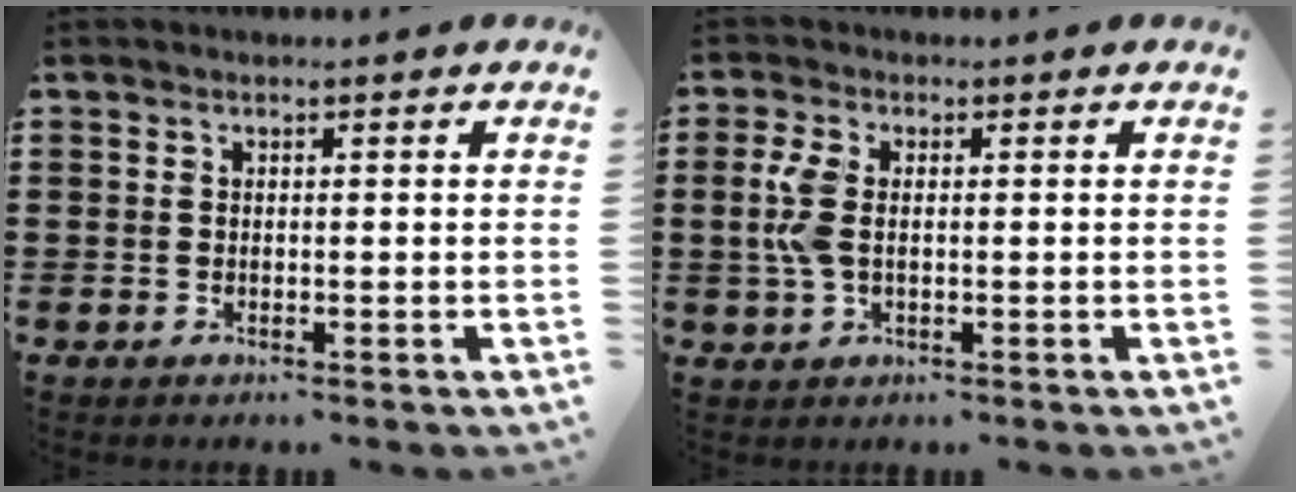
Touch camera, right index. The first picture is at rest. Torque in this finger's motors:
{"motor_torque": [0.98, -0.27, 0.56, 0.13]}